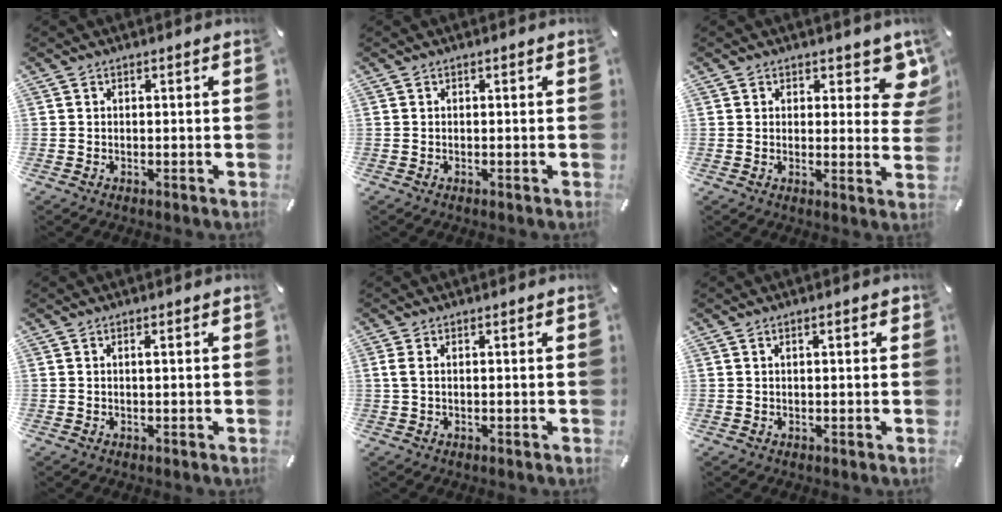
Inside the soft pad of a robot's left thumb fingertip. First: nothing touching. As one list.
[{"total": 0.0}, {"total": 7.6, "force": [4.4, 4.2, 4.6], "torque": [-0.035, -0.032, 0.073]}, {"total": 0.9, "force": [0.2, 0.1, 0.9], "torque": [-0.016, 0.000, 0.002]}, {"total": 1.4, "force": [0.1, 0.4, 1.4], "torque": [-0.027, -0.001, 0.001]}, {"total": 1.5, "force": [0.4, 0.4, 1.3], "torque": [-0.026, 0.003, 0.006]}]